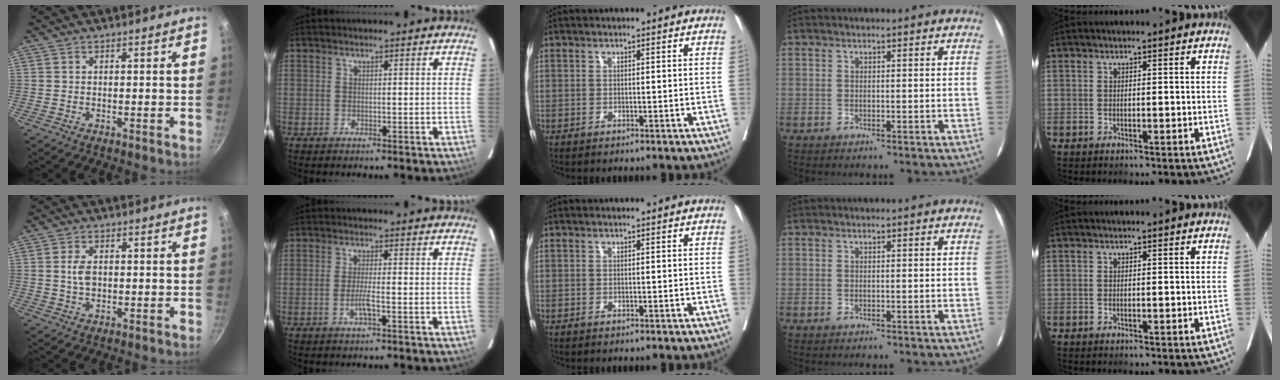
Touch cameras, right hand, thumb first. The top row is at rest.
{"thumb": {"total": 3.5, "force": [0.3, 2.2, 2.7], "torque": [-0.051, 0.001, 0.006]}, "index": {"total": 2.8, "force": [-1.1, 0.0, 2.6], "torque": [-0.054, -0.002, -0.022]}}